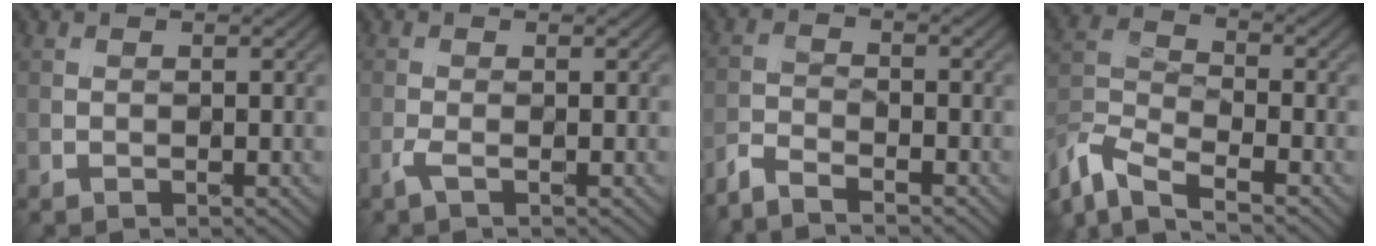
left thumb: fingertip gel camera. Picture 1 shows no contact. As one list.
[{"total": 1.2, "force": [-0.6, 0.1, 1.0], "torque": [-0.029, 0.003, -0.018]}, {"total": 3.7, "force": [-3.5, 0.6, 1.2], "torque": [-0.033, -0.008, -0.077]}, {"total": 8.8, "force": [-7.0, 2.9, 4.6], "torque": [-0.107, -0.013, -0.151]}]